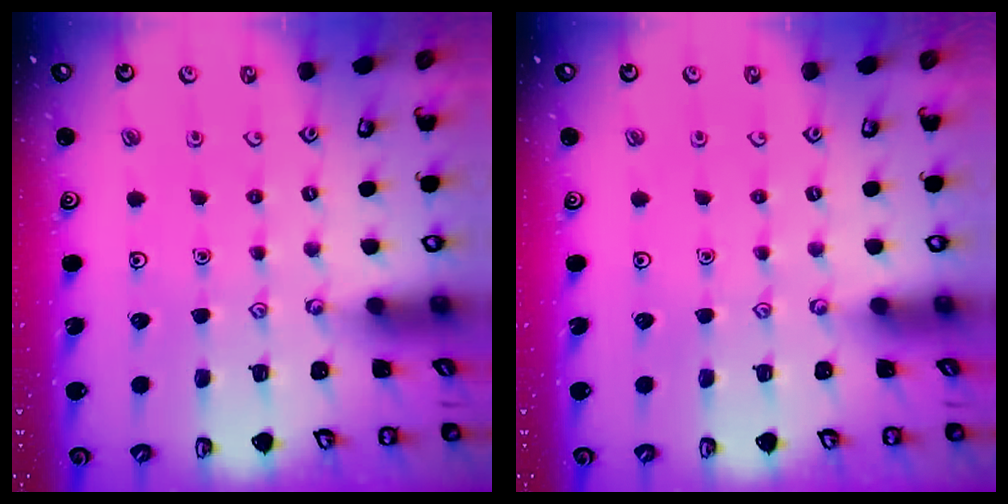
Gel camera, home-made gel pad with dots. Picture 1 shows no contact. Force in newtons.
{"total": 0.0}